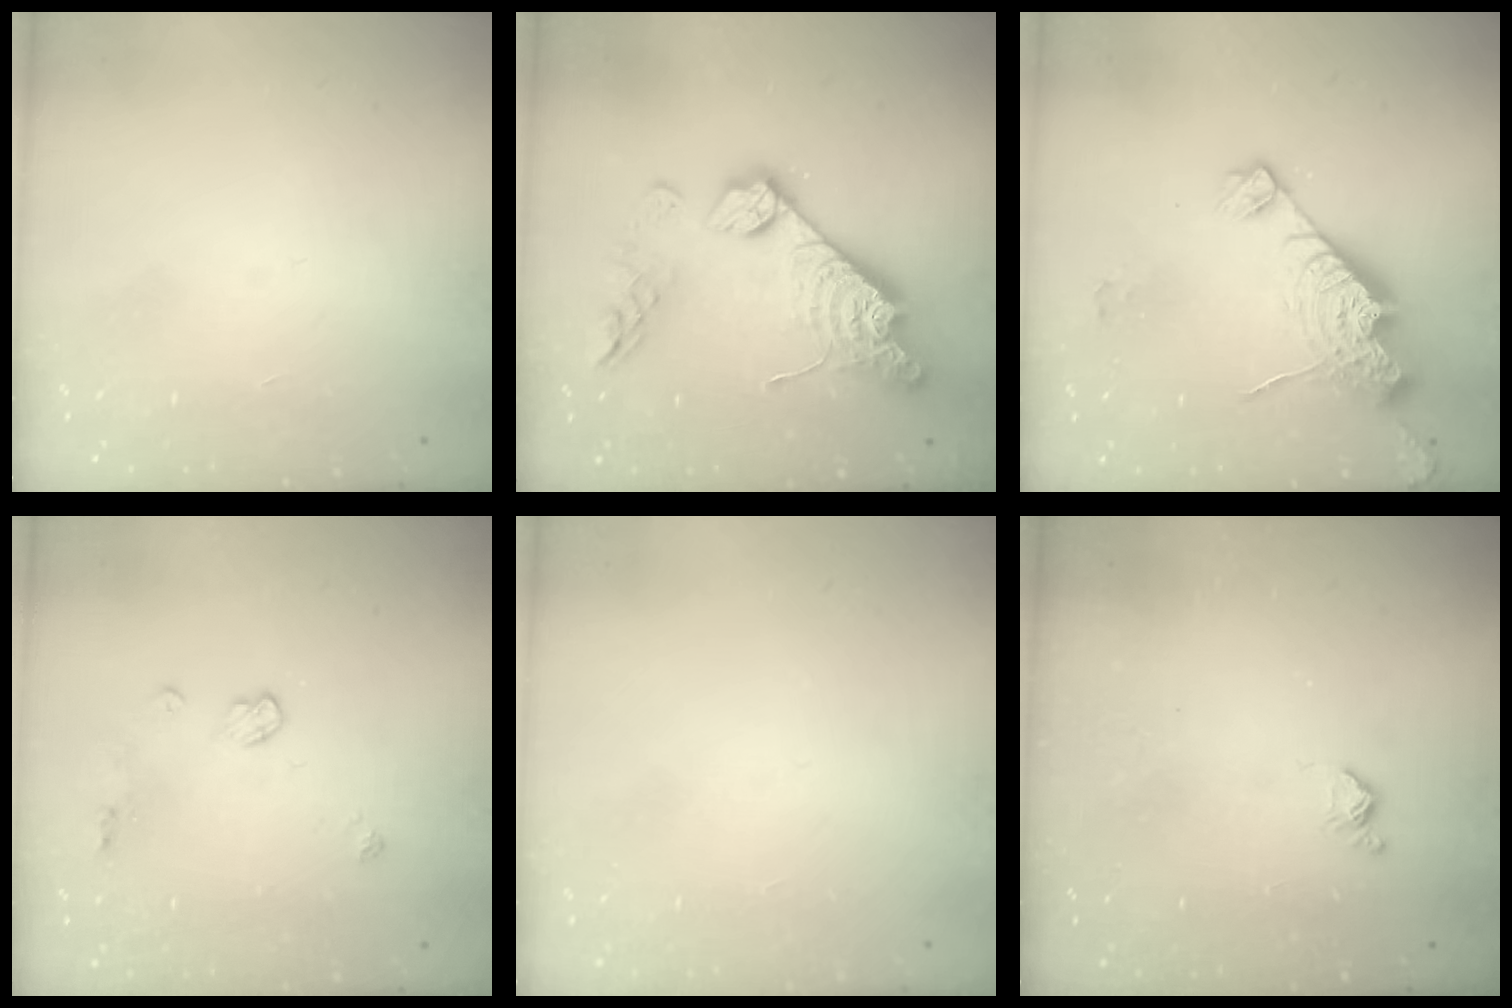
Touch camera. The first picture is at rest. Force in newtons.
{"total": 18.0, "press": 18.0, "slide": 1.1}
{"total": 13.8, "press": 13.7, "slide": 1.3}
{"total": 6.5, "press": 6.5, "slide": 0.2}
{"total": 0.0}
{"total": 3.9, "press": 3.8, "slide": 0.5}